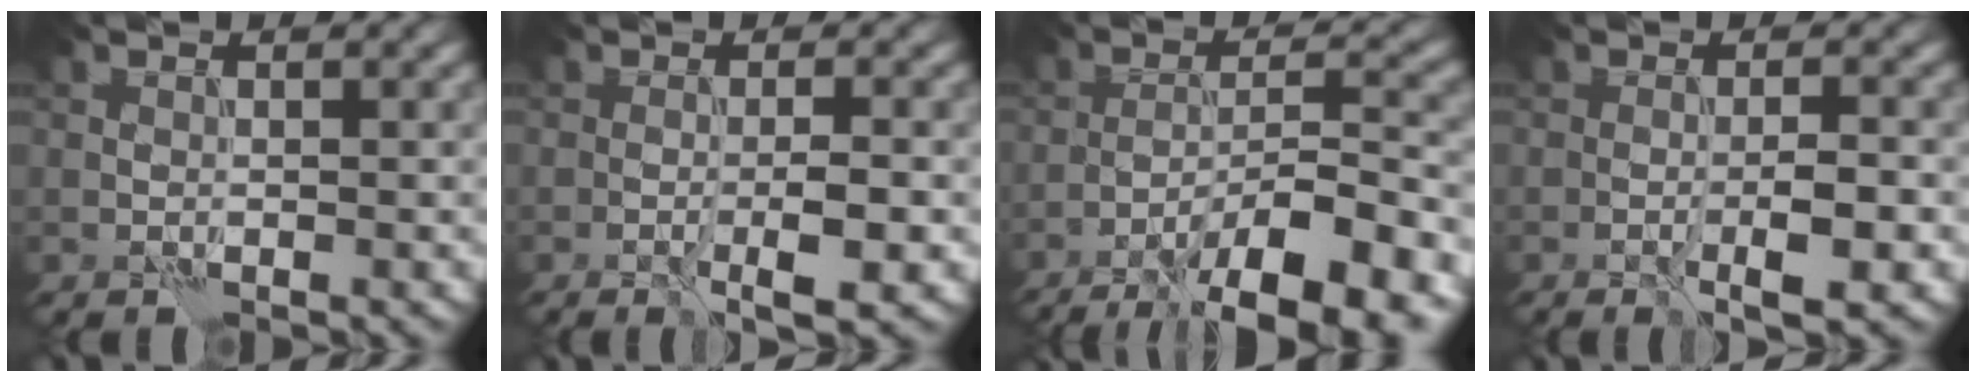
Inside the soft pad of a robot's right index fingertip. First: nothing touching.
{"total": 3.2, "force": [-0.8, 0.5, 3.1], "torque": [-0.052, -0.004, -0.011]}
{"total": 11.0, "force": [-7.4, 2.3, 7.9], "torque": [-0.119, 0.012, -0.113]}
{"total": 3.3, "force": [-1.0, 0.6, 3.1], "torque": [-0.054, -0.002, -0.014]}